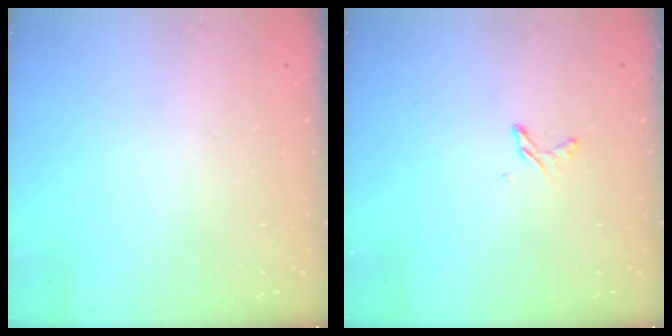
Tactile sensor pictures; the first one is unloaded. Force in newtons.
{"total": 3.9, "press": 3.8, "slide": 0.4}